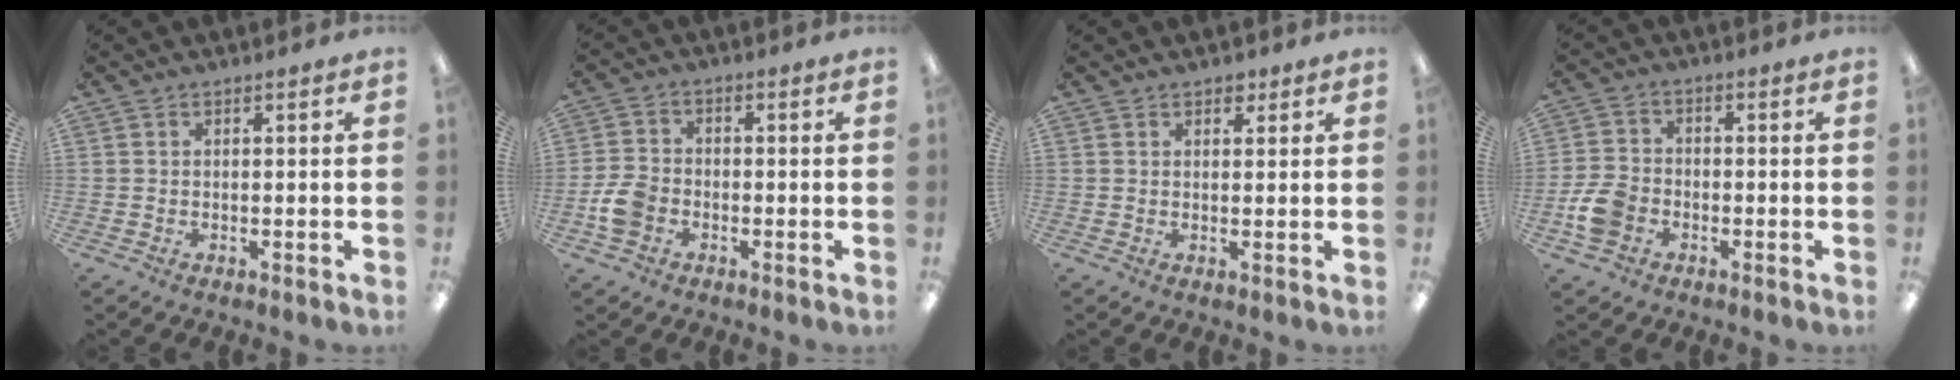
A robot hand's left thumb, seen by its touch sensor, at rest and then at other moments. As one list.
[{"total": 6.4, "force": [-2.2, 4.9, 3.5], "torque": [-0.067, 0.010, -0.042]}, {"total": 2.1, "force": [1.7, 1.1, 0.6], "torque": [0.004, -0.005, 0.028]}, {"total": 7.6, "force": [-2.7, 5.7, 4.3], "torque": [-0.092, 0.019, -0.049]}]